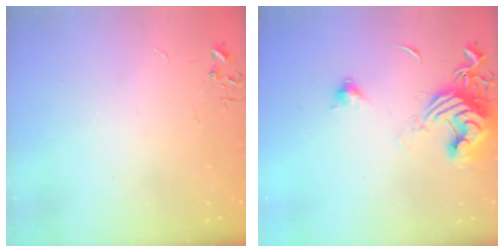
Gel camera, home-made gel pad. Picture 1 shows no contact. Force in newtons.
{"total": 14.2, "press": 14.1, "slide": 1.8}